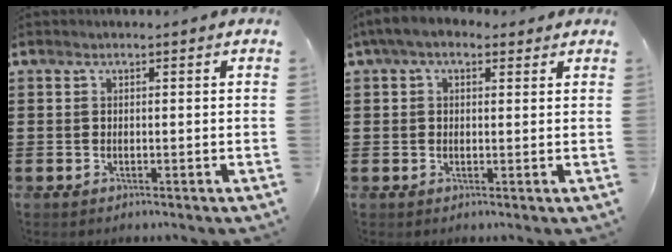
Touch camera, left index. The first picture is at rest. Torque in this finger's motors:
{"motor_torque": [2.14, -0.01, 0.38, 0.08]}